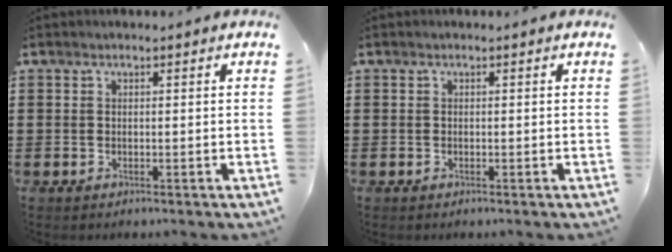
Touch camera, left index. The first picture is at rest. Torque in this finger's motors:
{"motor_torque": [0.09, 0.13, 0.02, 0.00]}